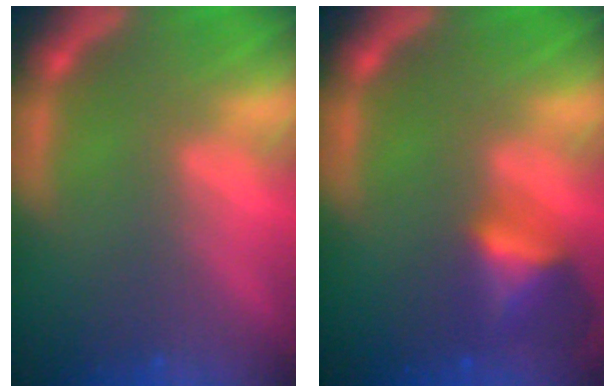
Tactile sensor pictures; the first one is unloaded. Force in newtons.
{"total": 4.0}